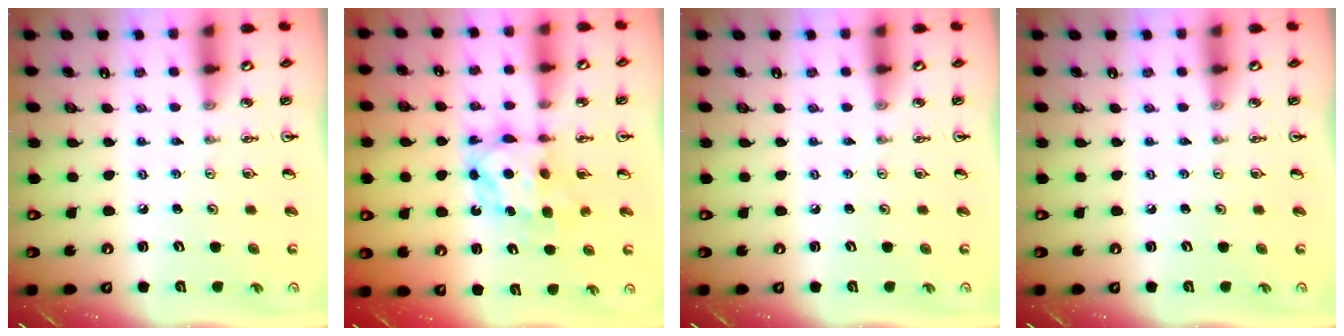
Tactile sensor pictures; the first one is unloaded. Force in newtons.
{"total": 6.4, "press": 6.4, "slide": 0.5}
{"total": 0.0}
{"total": 0.0}